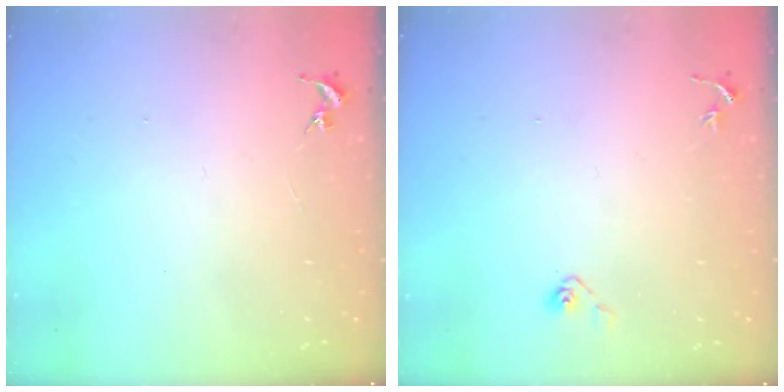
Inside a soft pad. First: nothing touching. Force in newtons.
{"total": 3.5, "press": 3.4, "slide": 0.8}